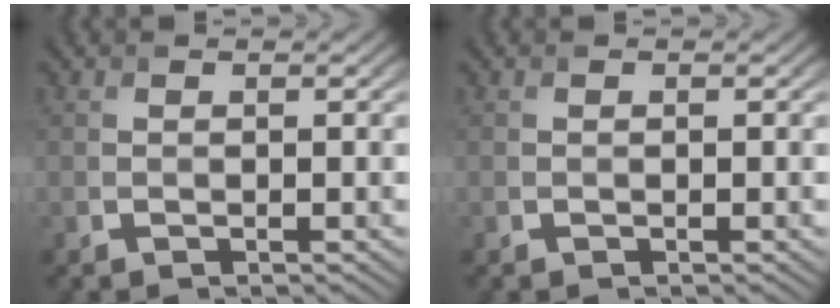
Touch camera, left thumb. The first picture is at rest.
{"total": 0.0}